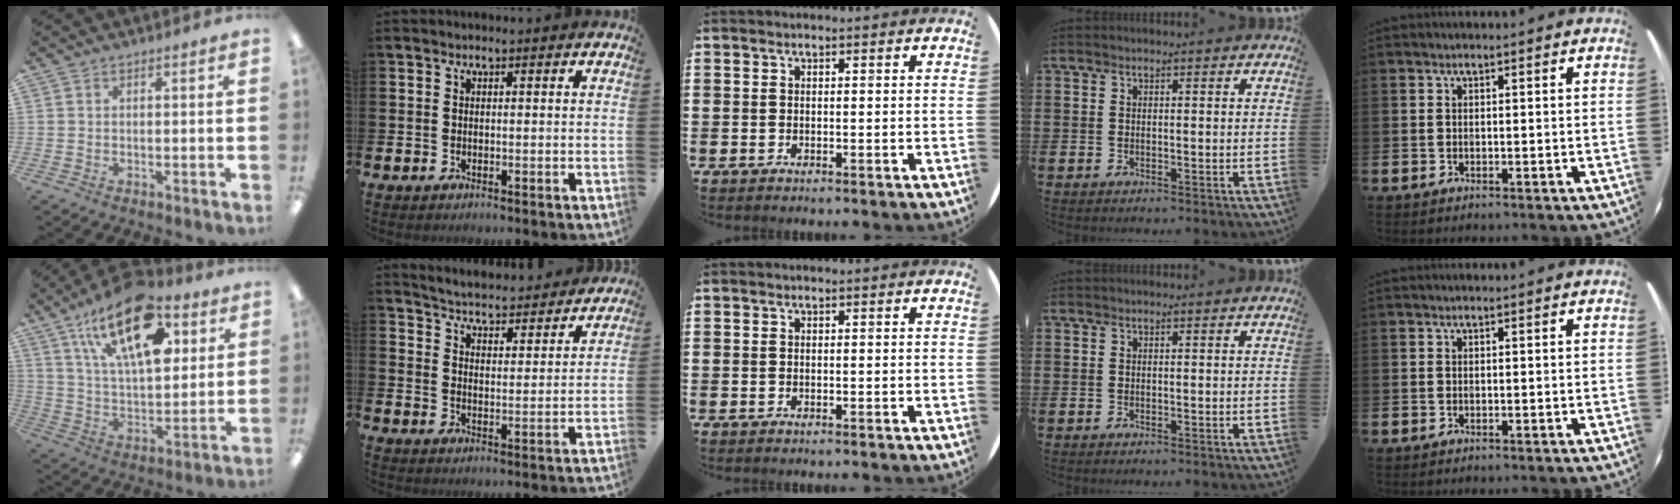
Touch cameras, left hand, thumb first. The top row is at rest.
{"thumb": {"total": 22.7, "force": [11.9, 11.0, 15.9], "torque": [-0.251, -0.046, 0.202]}, "index": {"total": 5.0, "force": [5.0, 0.5, 0.1], "torque": [-0.026, -0.045, 0.083]}}